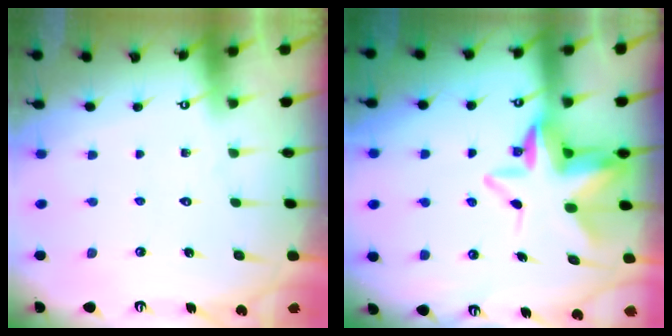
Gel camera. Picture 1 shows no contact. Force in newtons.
{"total": 10.6, "press": 10.4, "slide": 1.8}